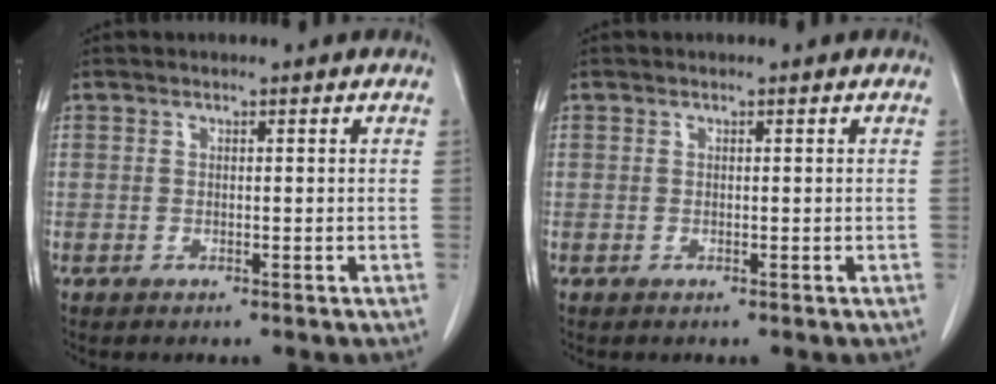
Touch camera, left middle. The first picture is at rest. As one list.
[{"total": 0.0}]